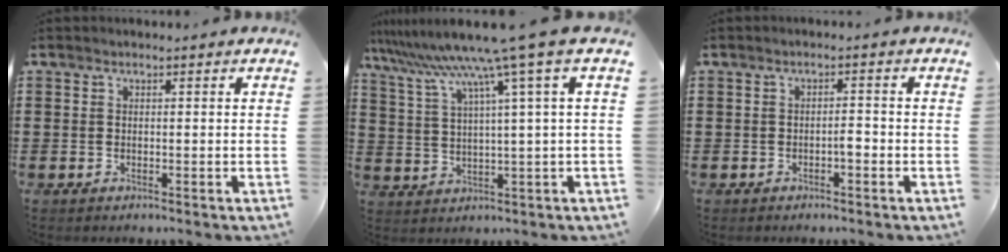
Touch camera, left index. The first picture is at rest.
{"total": 9.6, "force": [6.1, -1.4, 7.3], "torque": [-0.169, -0.038, 0.092]}
{"total": 1.7, "force": [-0.9, 0.4, 1.4], "torque": [-0.029, 0.003, -0.016]}